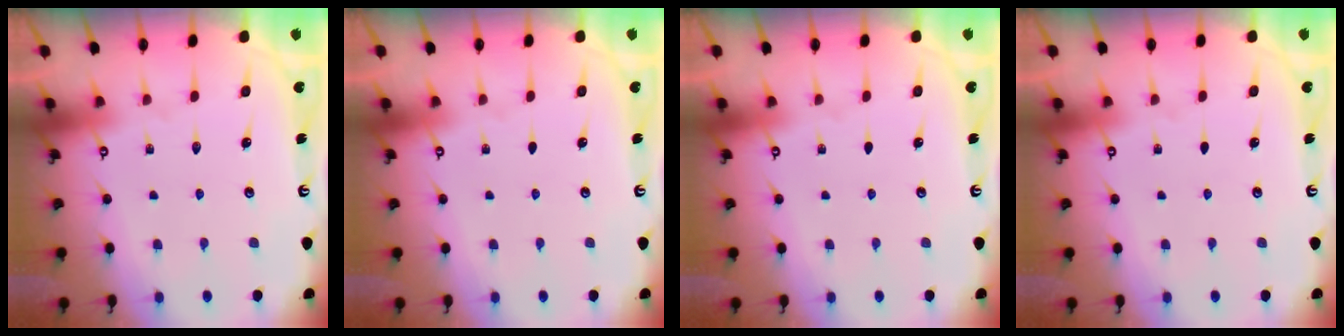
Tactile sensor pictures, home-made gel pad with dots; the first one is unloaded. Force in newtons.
{"total": 0.0}
{"total": 0.0}
{"total": 0.0}